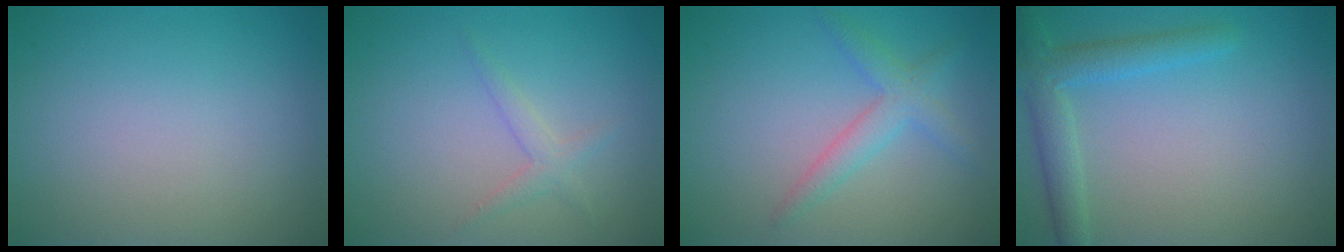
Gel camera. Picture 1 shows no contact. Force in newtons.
{"total": 1.4, "press": 1.4, "slide": 0.1}
{"total": 2.6, "press": 2.6, "slide": 0.1}
{"total": 3.3, "press": 3.3, "slide": 0.2}